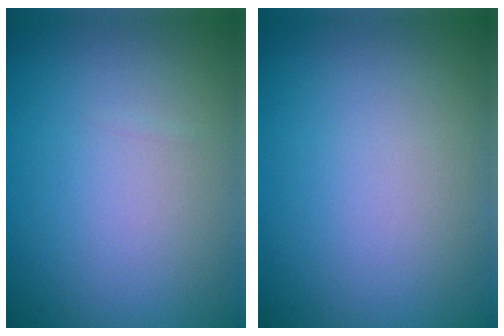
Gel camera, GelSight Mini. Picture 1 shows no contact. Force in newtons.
{"total": 0.0}